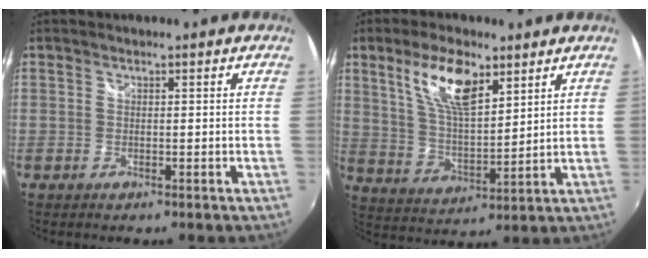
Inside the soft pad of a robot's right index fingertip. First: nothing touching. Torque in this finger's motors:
{"motor_torque": [0.71, 0.63, 0.55, 0.16]}